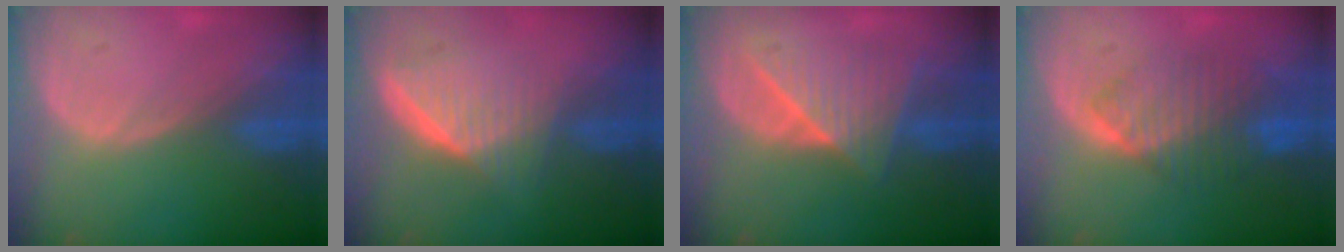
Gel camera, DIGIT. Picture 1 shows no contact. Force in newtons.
{"total": 6.8, "press": 6.1, "slide": 3.1}
{"total": 7.0, "press": 7.0, "slide": 0.2}
{"total": 7.8, "press": 7.4, "slide": 2.3}